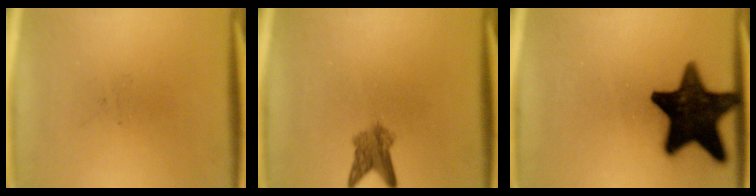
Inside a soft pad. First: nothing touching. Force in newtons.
{"total": 3.5}
{"total": 18.0}